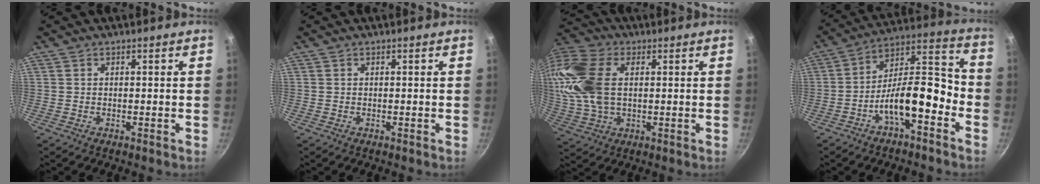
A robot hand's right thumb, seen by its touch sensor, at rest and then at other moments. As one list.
[{"total": 0.0}, {"total": 22.0, "force": [4.2, 13.8, 16.5], "torque": [-0.421, 0.024, 0.080]}, {"total": 14.8, "force": [-5.5, 5.9, 12.4], "torque": [-0.196, 0.071, -0.093]}]